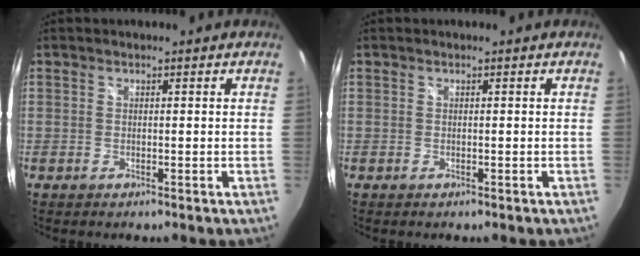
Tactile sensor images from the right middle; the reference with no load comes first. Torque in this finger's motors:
{"motor_torque": [0.00, 0.00, -0.01, 0.01]}